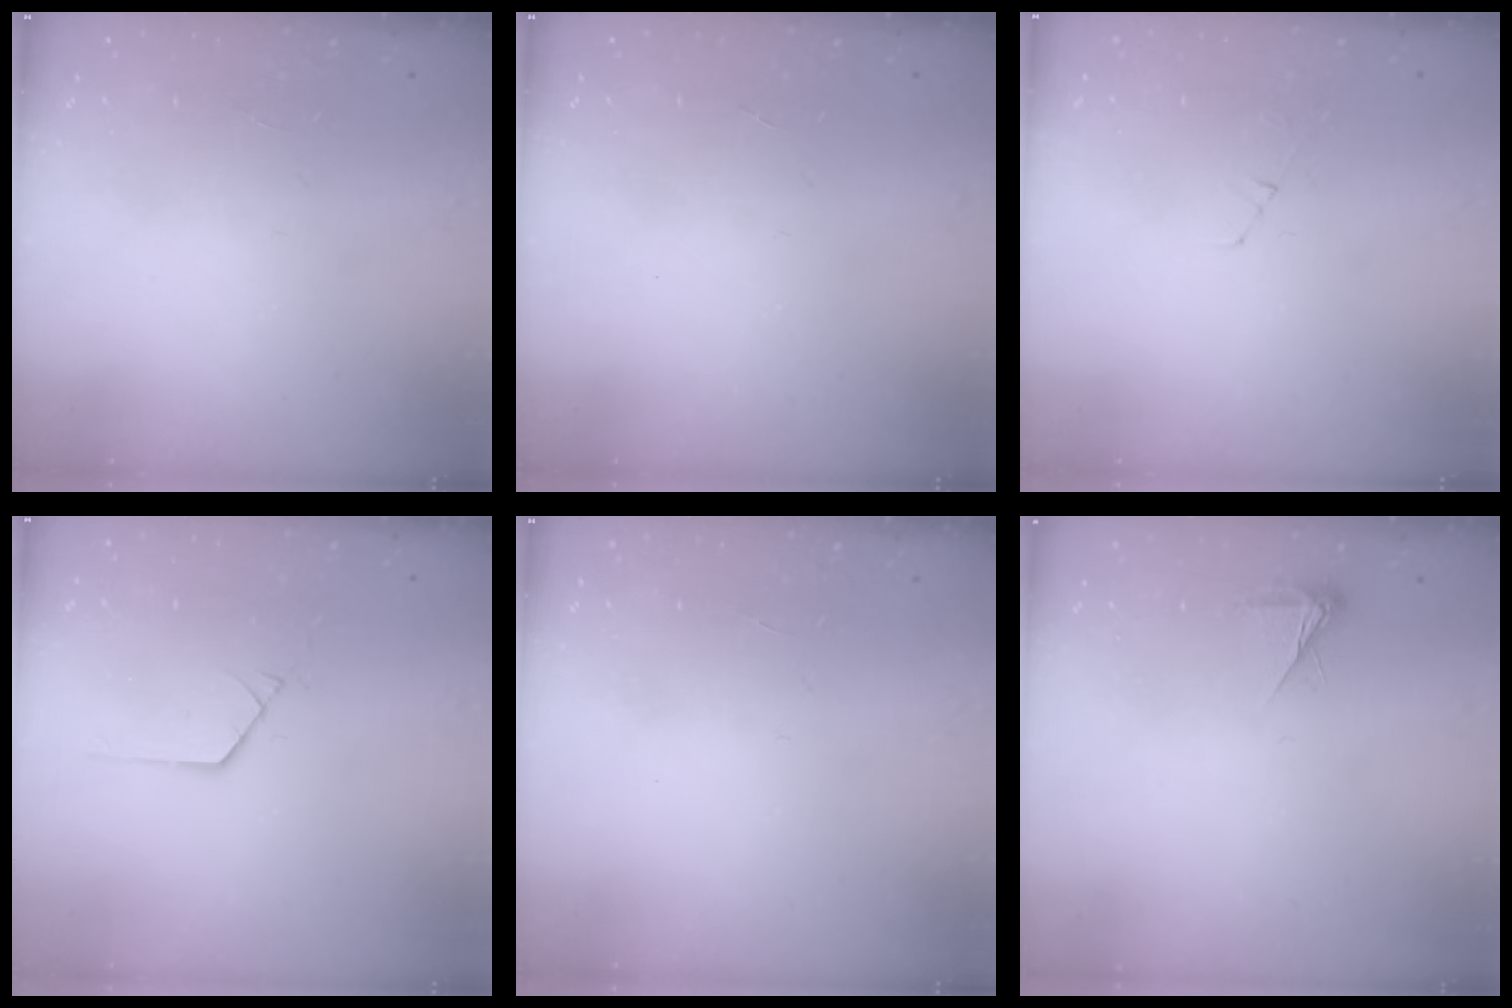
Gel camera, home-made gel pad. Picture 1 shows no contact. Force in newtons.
{"total": 0.0}
{"total": 3.5, "press": 3.4, "slide": 0.5}
{"total": 1.3, "press": 1.3, "slide": 0.1}
{"total": 0.0}
{"total": 3.3, "press": 3.3, "slide": 0.4}